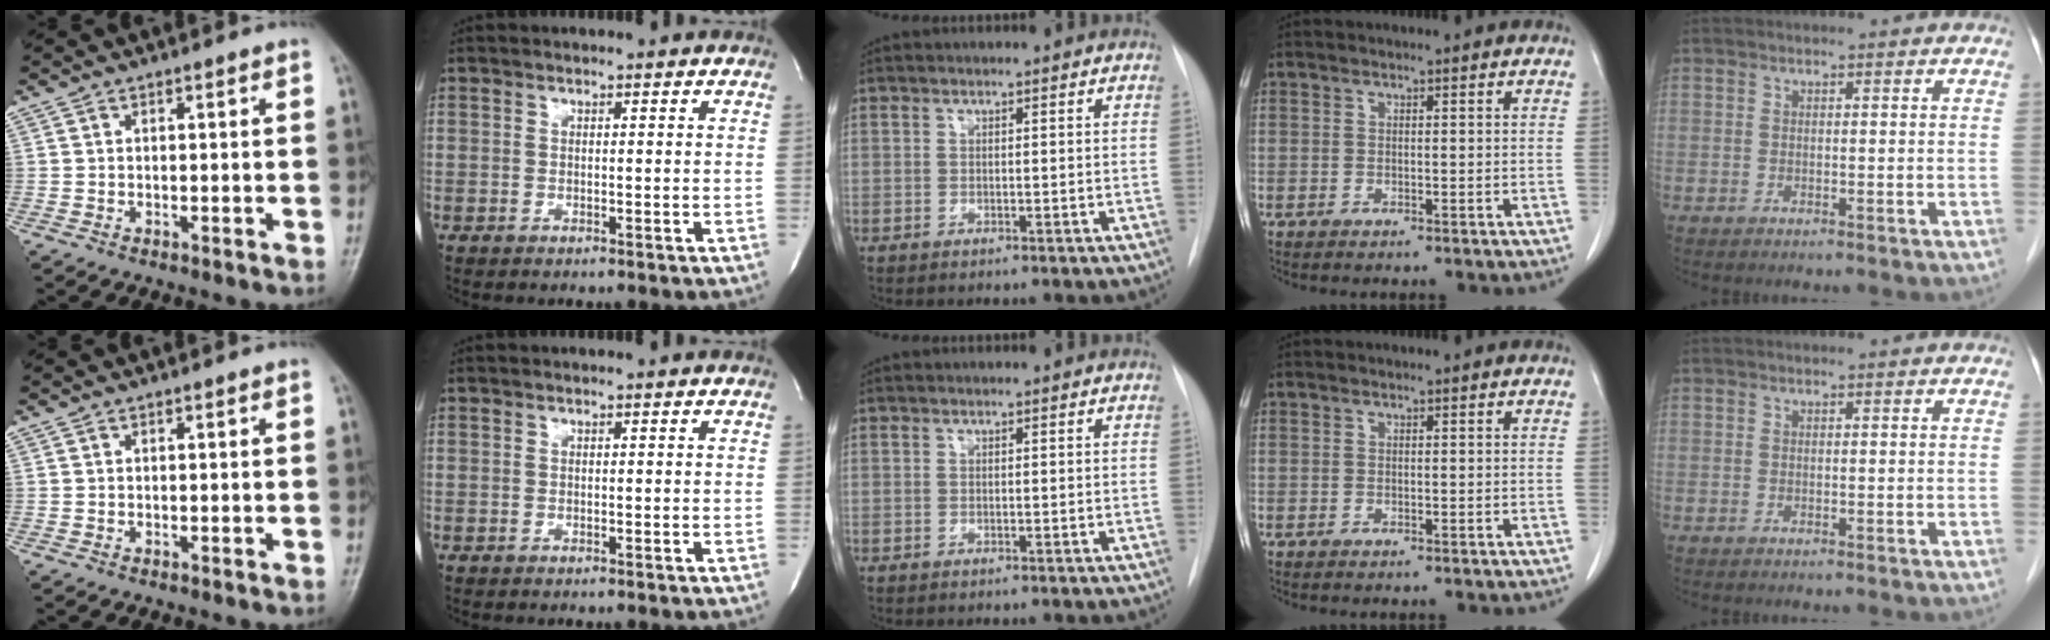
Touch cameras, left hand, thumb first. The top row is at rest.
{}